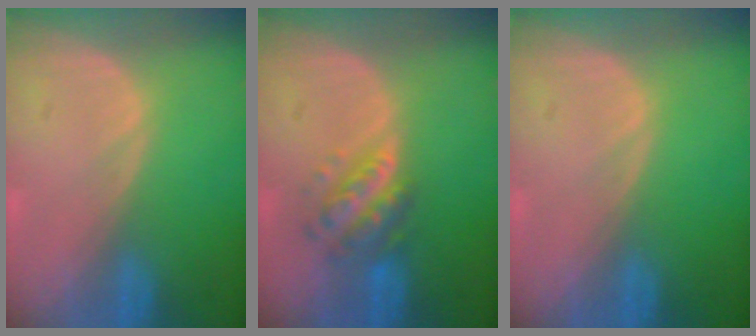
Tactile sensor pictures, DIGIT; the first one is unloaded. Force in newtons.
{"total": 5.8, "press": 5.3, "slide": 2.4}
{"total": 0.0}